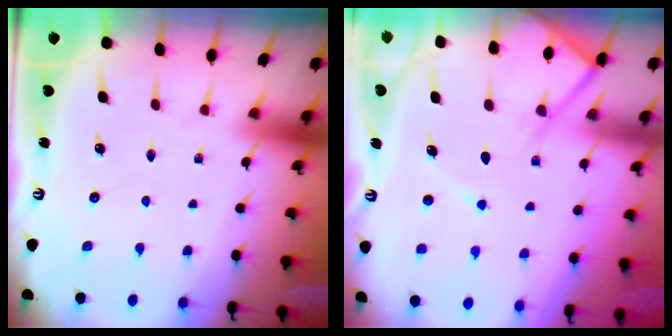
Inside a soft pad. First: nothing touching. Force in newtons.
{"total": 10.3, "press": 10.3, "slide": 1.0}